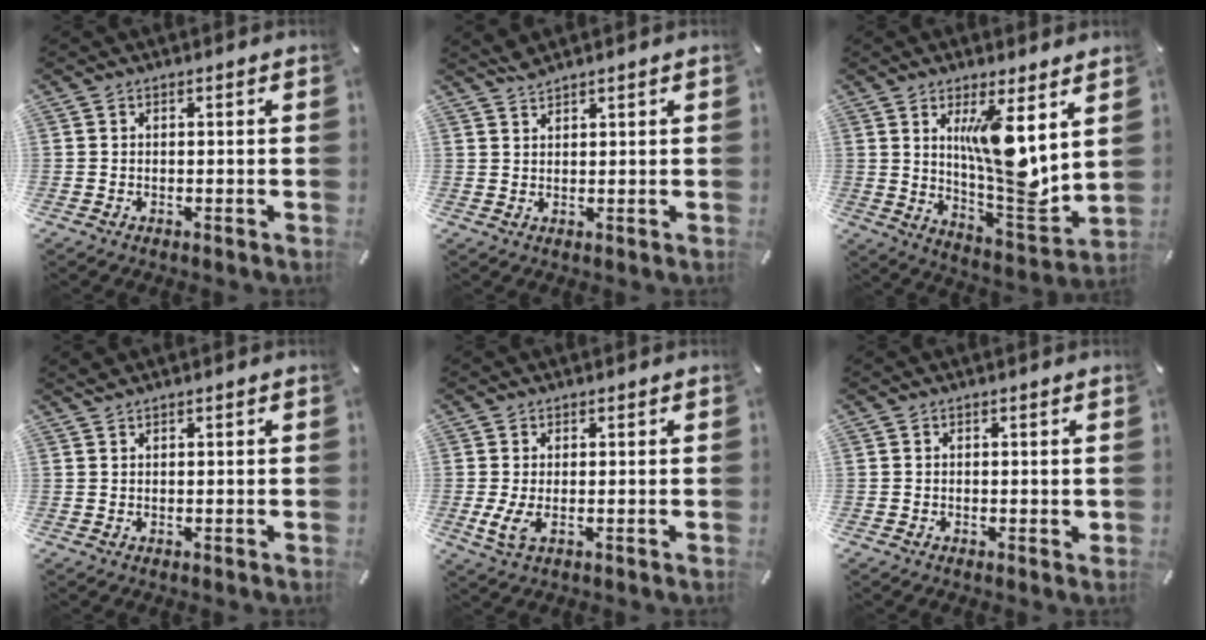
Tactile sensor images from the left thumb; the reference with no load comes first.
{"total": 2.0, "force": [1.9, 0.2, 0.5], "torque": [-0.014, -0.002, 0.037]}
{"total": 13.9, "force": [5.0, 4.2, 12.2], "torque": [-0.210, -0.049, 0.080]}
{"total": 0.8, "force": [0.8, 0.0, 0.1], "torque": [-0.001, -0.001, 0.016]}
{"total": 3.7, "force": [0.1, 1.6, 3.4], "torque": [-0.072, -0.010, -0.001]}
{"total": 0.5, "force": [0.2, 0.3, 0.3], "torque": [0.002, 0.000, 0.001]}